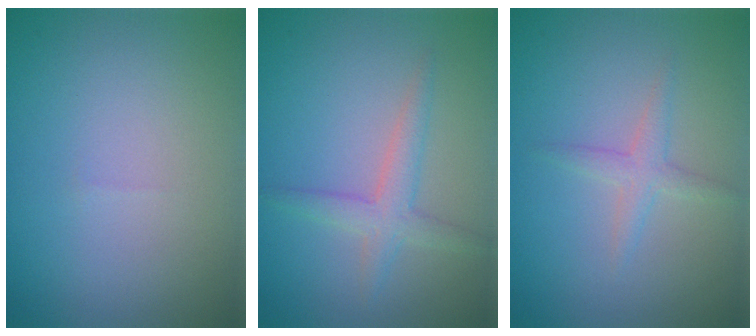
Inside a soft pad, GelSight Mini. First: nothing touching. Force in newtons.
{"total": 2.4, "press": 2.4, "slide": 0.1}
{"total": 1.6, "press": 1.6, "slide": 0.1}